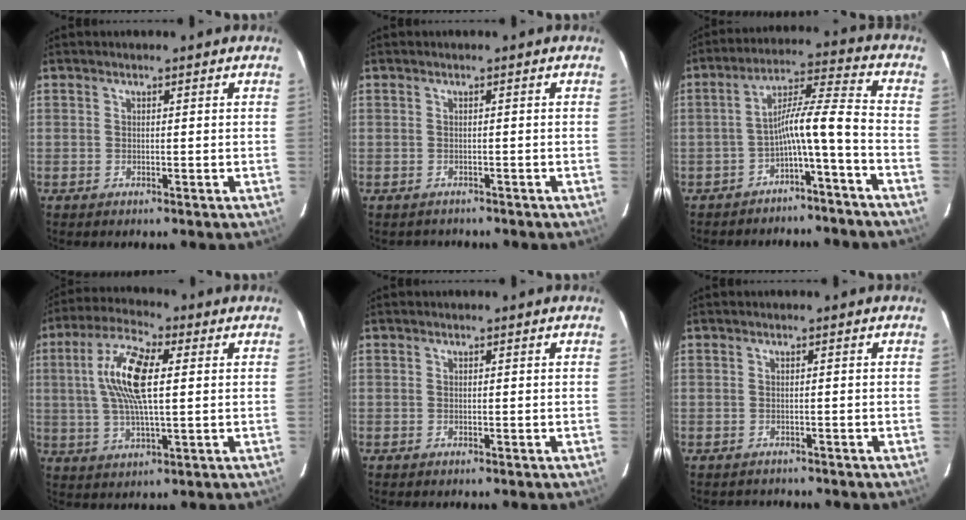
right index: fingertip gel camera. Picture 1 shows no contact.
{"total": 1.7, "force": [-1.6, 0.6, 0.0], "torque": [0.000, 0.003, -0.018]}
{"total": 8.4, "force": [-4.3, -0.6, 7.2], "torque": [-0.145, 0.013, -0.073]}
{"total": 12.2, "force": [2.1, 3.8, 11.4], "torque": [-0.227, 0.015, 0.037]}
{"total": 0.0}
{"total": 1.7, "force": [-1.6, 0.5, -0.1], "torque": [0.002, 0.003, -0.019]}